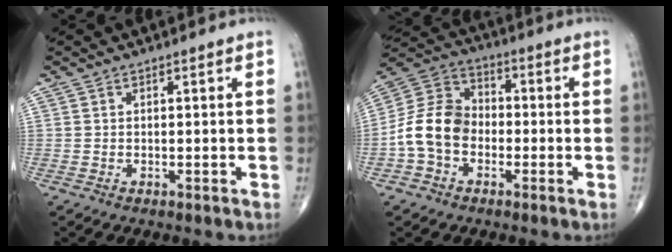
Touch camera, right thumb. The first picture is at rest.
{"total": 11.4, "force": [-2.7, 8.6, 6.9], "torque": [-0.124, 0.038, -0.063]}